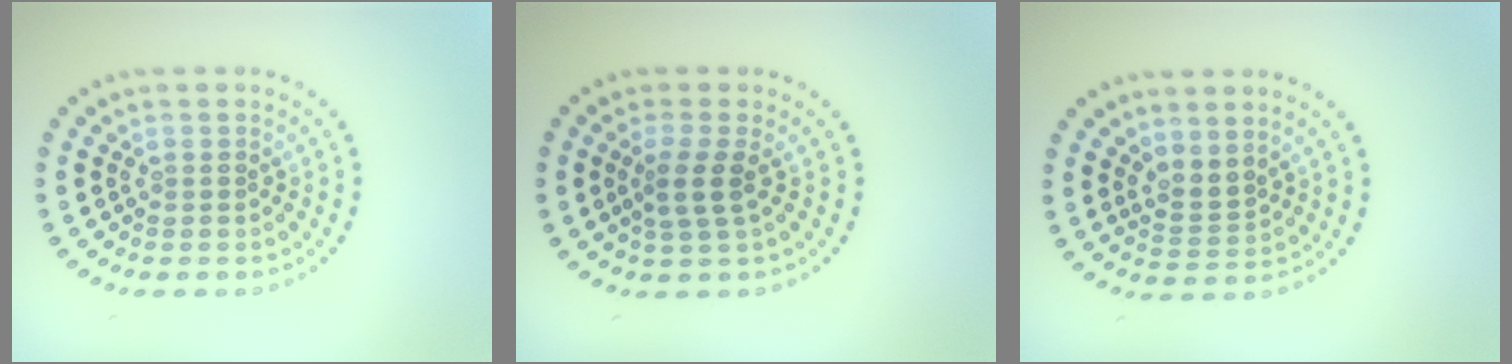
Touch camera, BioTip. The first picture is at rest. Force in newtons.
{"total": 2.3, "press": 1.9, "slide": 1.4}
{"total": 2.1, "press": 1.6, "slide": 1.3}